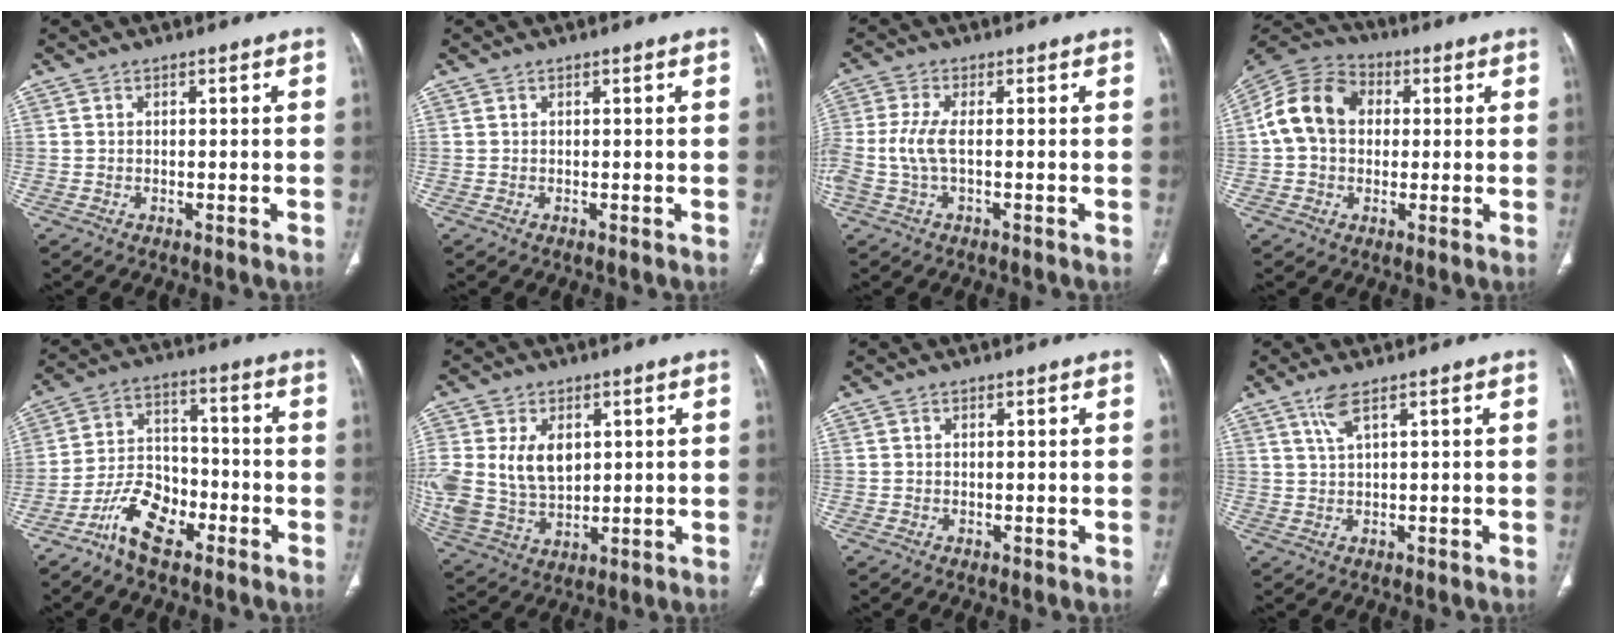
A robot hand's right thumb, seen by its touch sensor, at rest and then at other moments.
{"total": 0.0}
{"total": 5.3, "force": [-0.5, 1.9, 4.9], "torque": [-0.145, 0.004, -0.016]}
{"total": 13.1, "force": [1.5, 10.2, 8.0], "torque": [-0.137, 0.030, 0.017]}
{"total": 10.3, "force": [-6.4, 5.4, 6.0], "torque": [-0.103, 0.044, -0.126]}
{"total": 15.5, "force": [3.2, 10.9, 10.6], "torque": [-0.223, -0.010, 0.078]}
{"total": 0.0}
{"total": 3.2, "force": [1.8, 0.4, 2.6], "torque": [-0.067, 0.000, 0.045]}